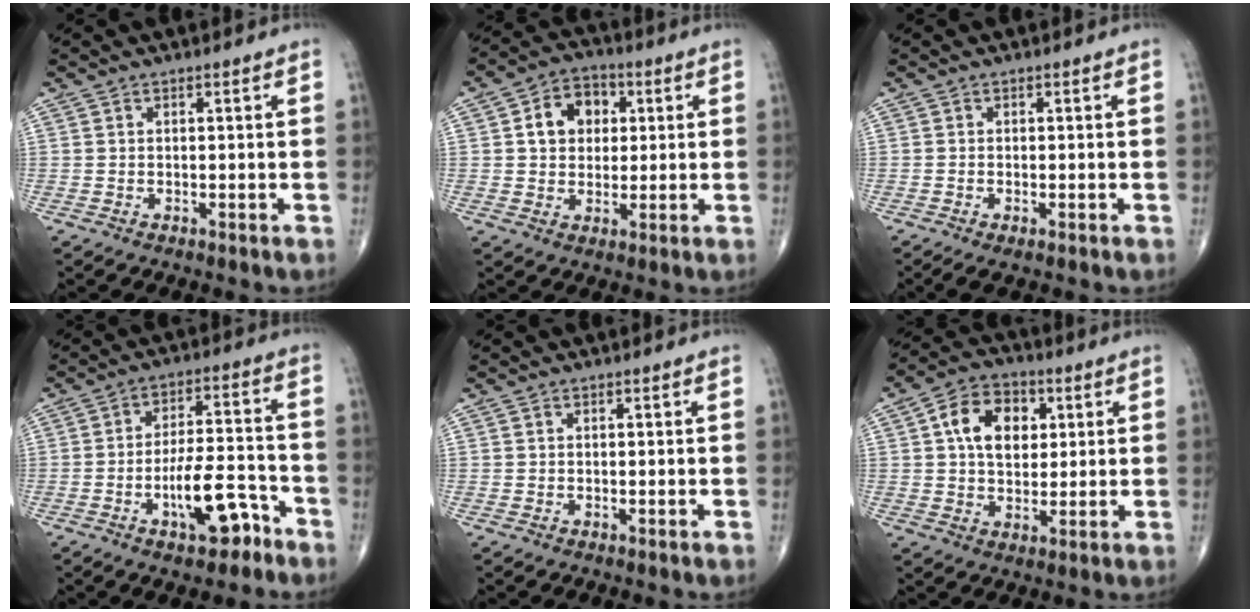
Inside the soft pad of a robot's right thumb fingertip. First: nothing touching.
{"total": 8.9, "force": [1.9, 7.0, 5.2], "torque": [-0.049, 0.008, 0.023]}
{"total": 1.9, "force": [-1.1, 0.5, 1.5], "torque": [-0.038, -0.003, -0.023]}
{"total": 10.7, "force": [-5.5, 4.2, 8.2], "torque": [-0.125, 0.045, -0.085]}
{"total": 0.0}
{"total": 11.0, "force": [2.8, 7.8, 7.2], "torque": [-0.090, 0.004, 0.040]}